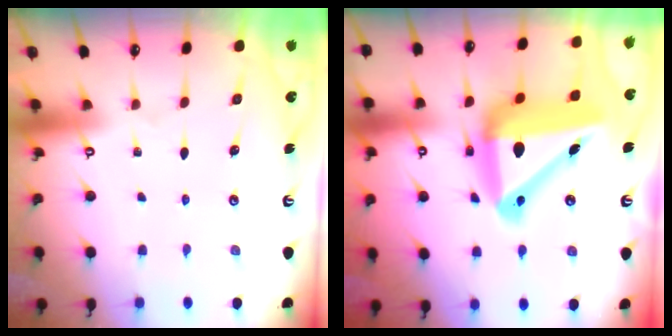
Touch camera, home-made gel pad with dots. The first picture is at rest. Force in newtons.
{"total": 20.5, "press": 20.4, "slide": 2.5}